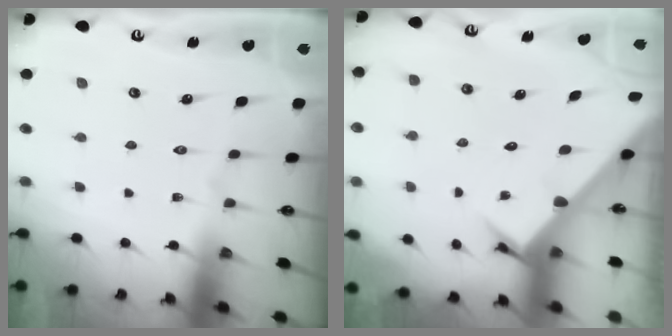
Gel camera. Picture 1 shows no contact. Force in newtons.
{"total": 3.4, "press": 3.4, "slide": 0.2}